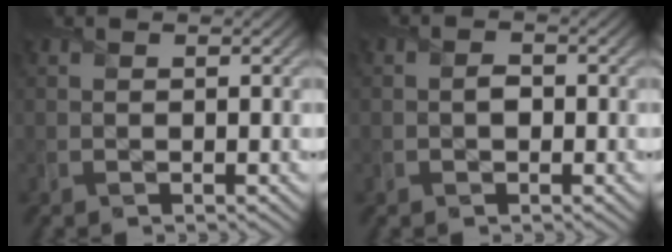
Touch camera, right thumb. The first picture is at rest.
{"total": 1.4, "force": [-0.3, 1.1, 0.8], "torque": [-0.012, -0.002, -0.012]}